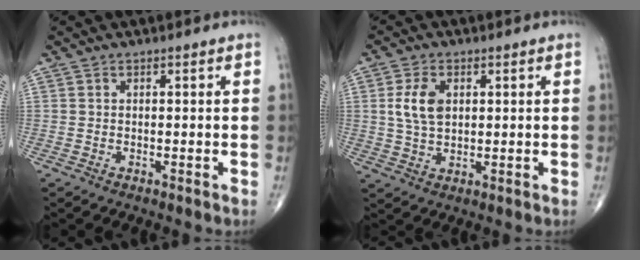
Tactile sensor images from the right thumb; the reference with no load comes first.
{"total": 6.4, "force": [1.4, 4.0, 4.8], "torque": [-0.091, -0.003, 0.027]}